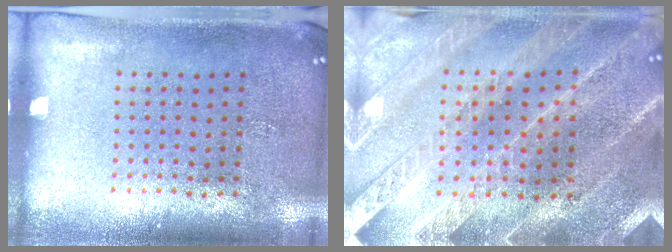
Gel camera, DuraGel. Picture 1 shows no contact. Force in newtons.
{"total": 2.4, "press": 2.4, "slide": 0.2}